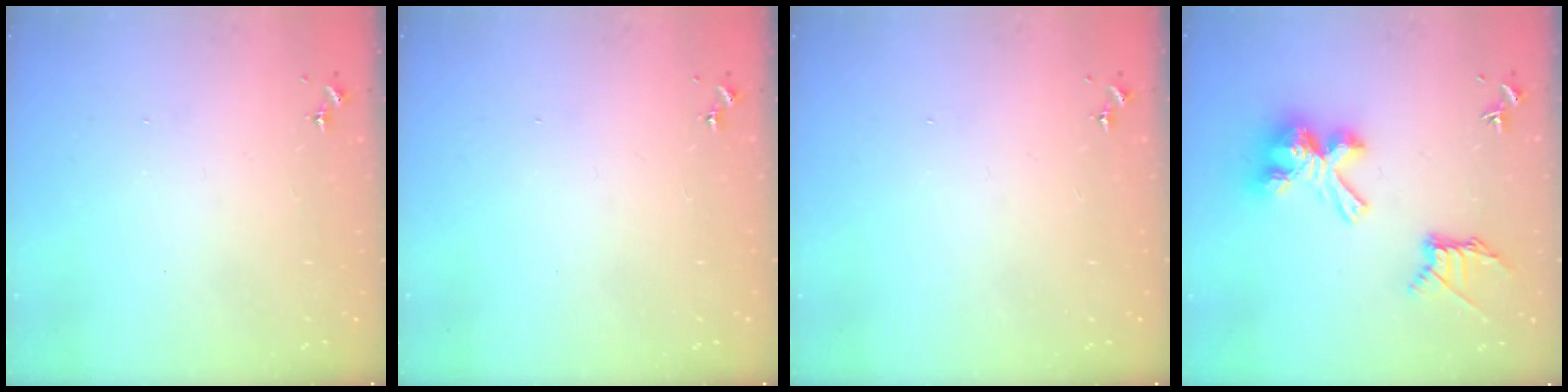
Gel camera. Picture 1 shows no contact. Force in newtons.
{"total": 0.0}
{"total": 0.0}
{"total": 17.8, "press": 17.8, "slide": 1.1}